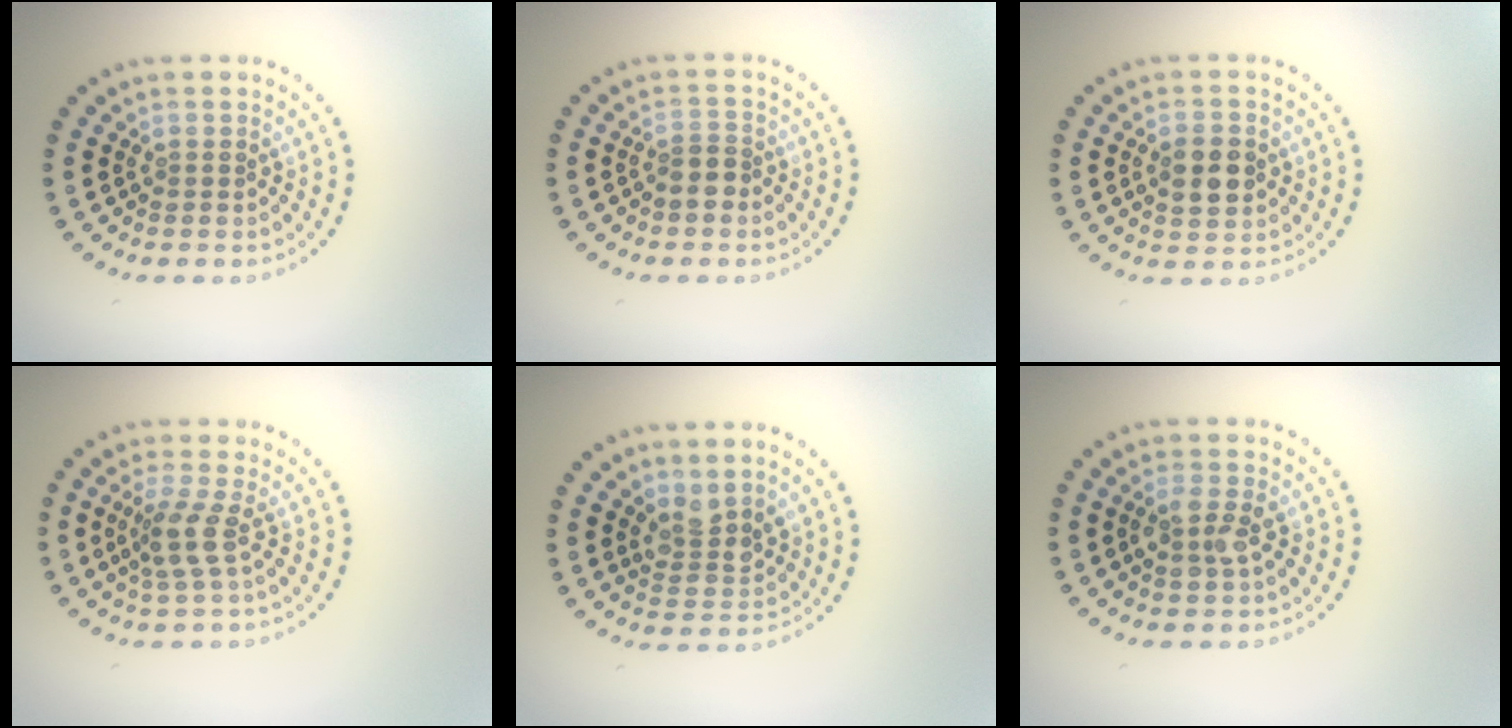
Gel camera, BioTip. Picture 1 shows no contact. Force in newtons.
{"total": 2.1, "press": 1.7, "slide": 1.1}
{"total": 3.6, "press": 3.6, "slide": 0.1}
{"total": 2.5, "press": 1.9, "slide": 1.6}
{"total": 2.5, "press": 2.2, "slide": 1.3}
{"total": 2.4, "press": 2.4, "slide": 0.3}